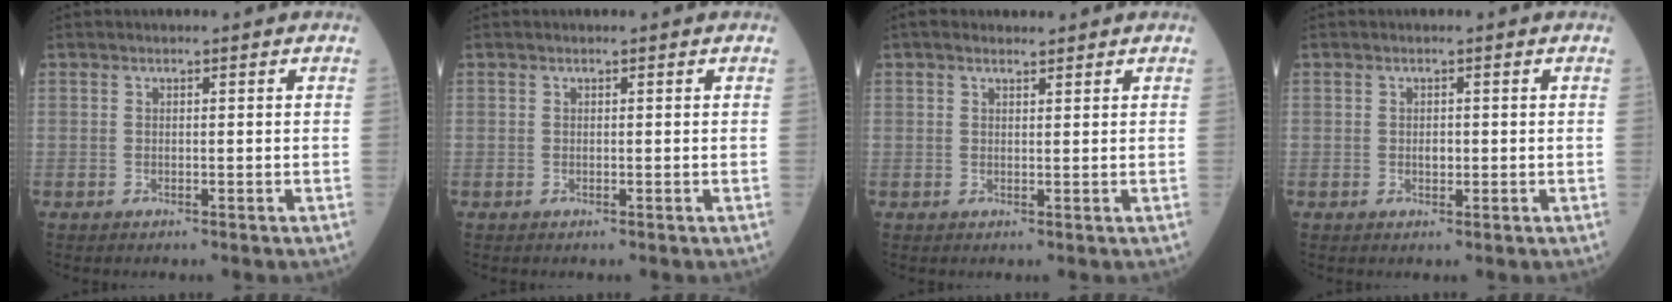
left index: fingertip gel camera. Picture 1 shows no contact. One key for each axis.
{"total": 0.0}
{"total": 2.0, "fx": 1.6, "fy": 0.7, "fz": 0.9, "tx": -0.021, "ty": 0.015, "tz": 0.026}
{"total": 1.1, "fx": 0.0, "fy": 0.7, "fz": 0.9, "tx": -0.016, "ty": 0.001, "tz": 0.001}